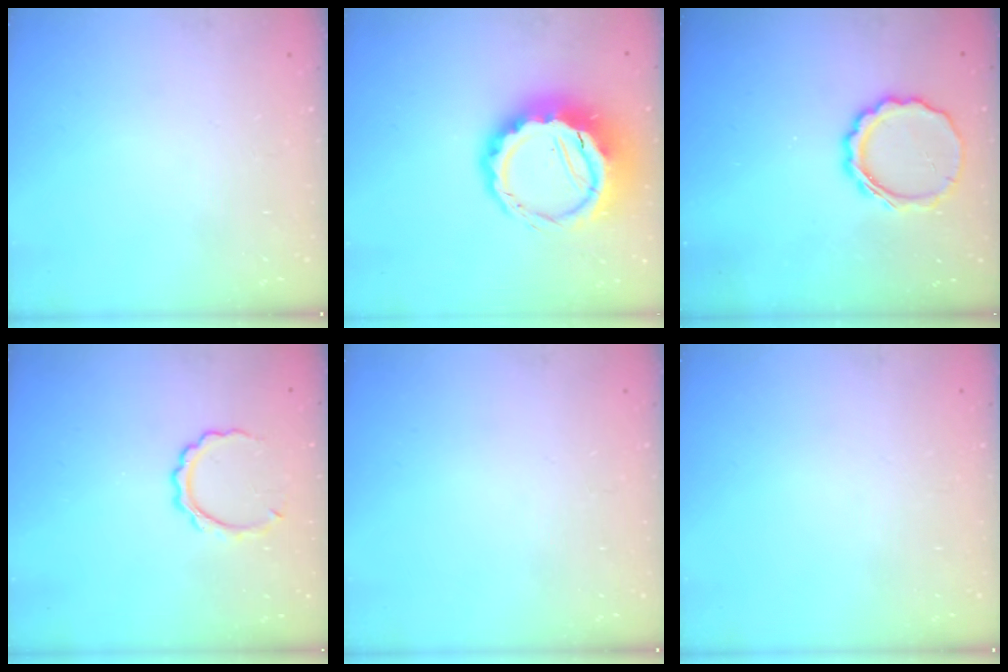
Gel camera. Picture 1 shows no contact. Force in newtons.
{"total": 12.4, "press": 12.1, "slide": 2.6}
{"total": 10.3, "press": 10.1, "slide": 2.0}
{"total": 6.2, "press": 6.2, "slide": 0.4}
{"total": 0.0}
{"total": 0.0}